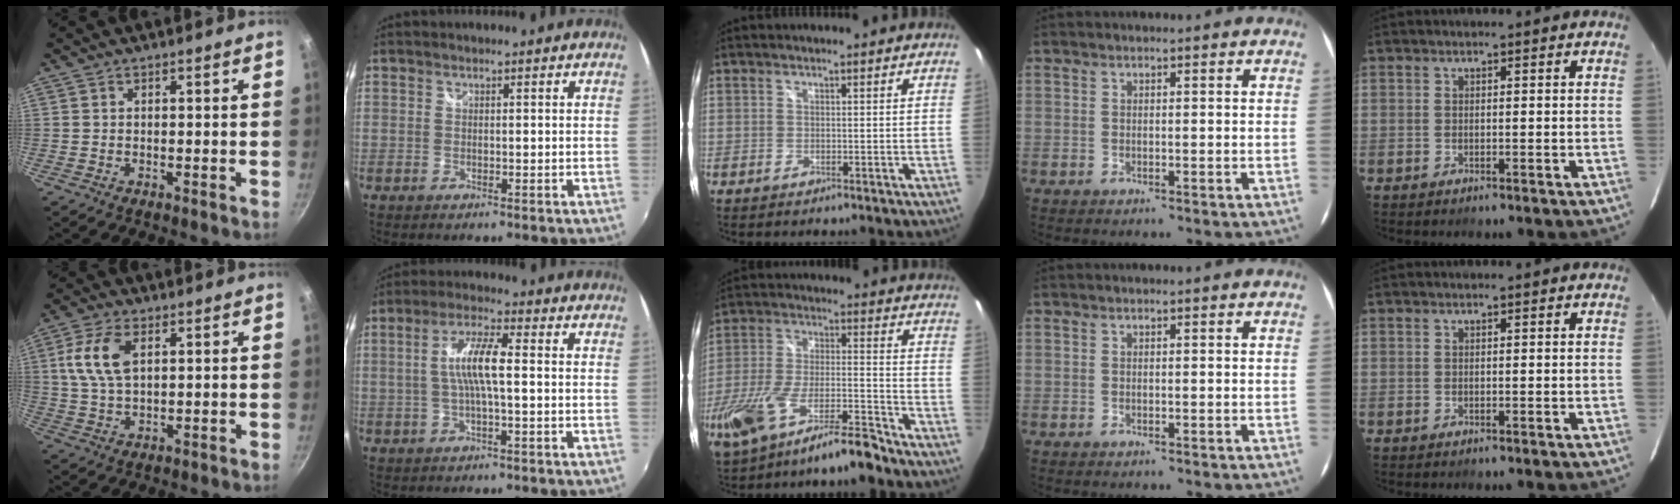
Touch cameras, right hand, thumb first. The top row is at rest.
{"thumb": {"total": 9.1, "force": [2.6, 4.8, 7.3], "torque": [-0.142, 0.001, 0.050]}, "index": {"total": 7.6, "force": [-0.2, 1.0, 7.5], "torque": [-0.146, 0.006, -0.001]}, "middle": {"total": 14.9, "force": [-11.0, 3.3, 9.5], "torque": [-0.202, -0.019, -0.189]}}